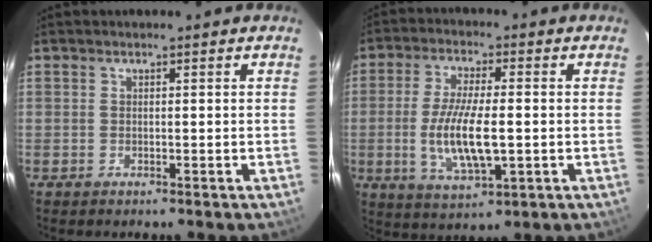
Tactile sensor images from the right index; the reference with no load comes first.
{"total": 11.5, "force": [-1.7, 3.4, 10.9], "torque": [-0.215, -0.012, -0.027]}